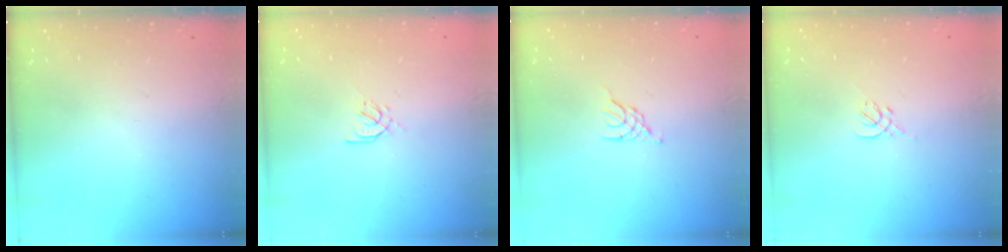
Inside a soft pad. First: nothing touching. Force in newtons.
{"total": 2.4, "press": 2.4, "slide": 0.6}
{"total": 3.2, "press": 3.1, "slide": 0.7}
{"total": 0.0}